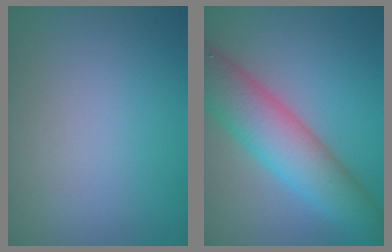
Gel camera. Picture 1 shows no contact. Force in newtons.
{"total": 8.1, "press": 8.1, "slide": 0.4}